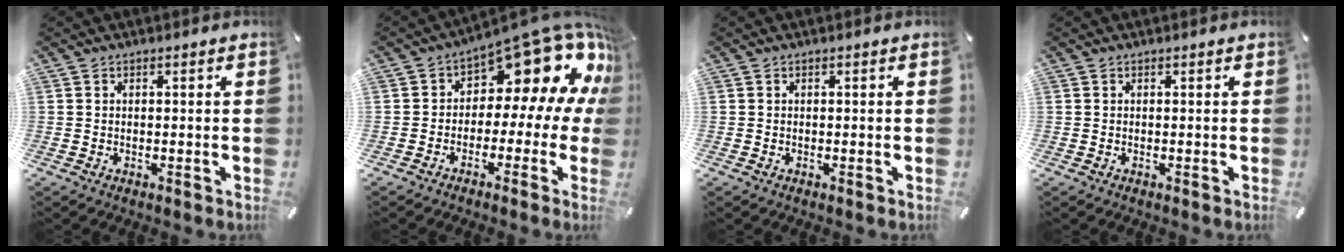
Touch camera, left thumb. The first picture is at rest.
{"total": 16.4, "force": [8.7, 8.7, 10.8], "torque": [-0.137, -0.074, 0.142]}
{"total": 0.0}
{"total": 0.0}